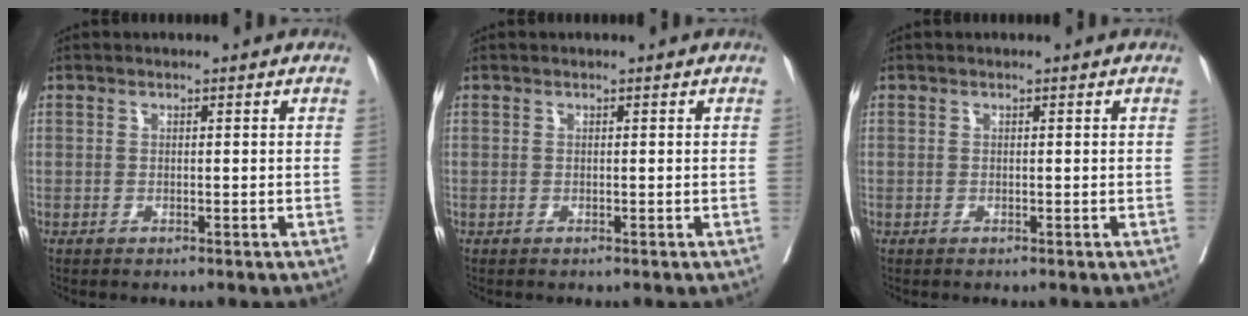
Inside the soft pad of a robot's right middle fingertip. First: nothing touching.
{"total": 0.0}
{"total": 0.0}